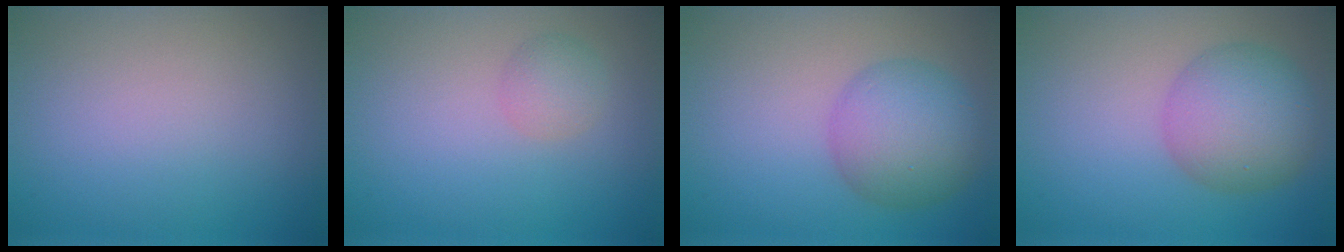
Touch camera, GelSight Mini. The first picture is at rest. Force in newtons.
{"total": 1.7, "press": 1.7, "slide": 0.1}
{"total": 5.7, "press": 5.7, "slide": 0.1}
{"total": 6.0, "press": 6.0, "slide": 0.1}